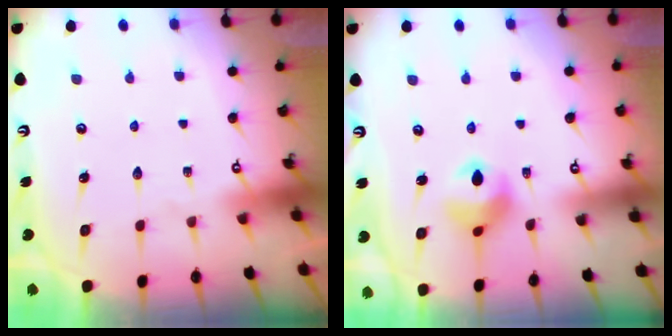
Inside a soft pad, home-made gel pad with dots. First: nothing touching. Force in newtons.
{"total": 10.5, "press": 10.1, "slide": 2.7}